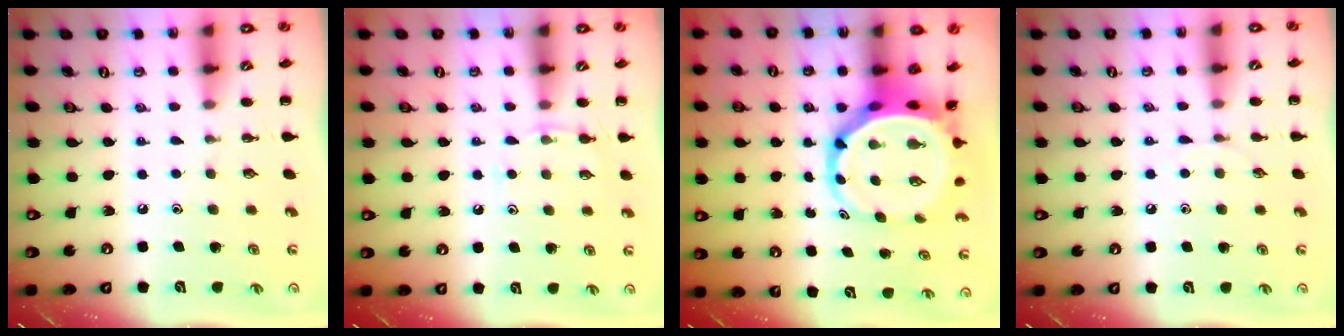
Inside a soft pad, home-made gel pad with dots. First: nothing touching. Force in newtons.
{"total": 5.8, "press": 5.5, "slide": 1.9}
{"total": 8.1, "press": 7.8, "slide": 2.2}
{"total": 3.8, "press": 3.6, "slide": 1.4}